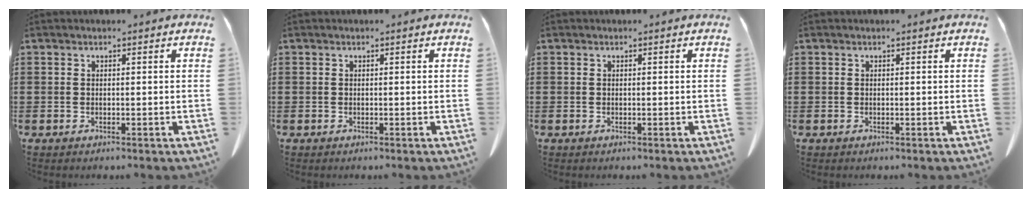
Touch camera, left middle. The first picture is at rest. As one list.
[{"total": 0.0}, {"total": 0.0}, {"total": 0.0}]